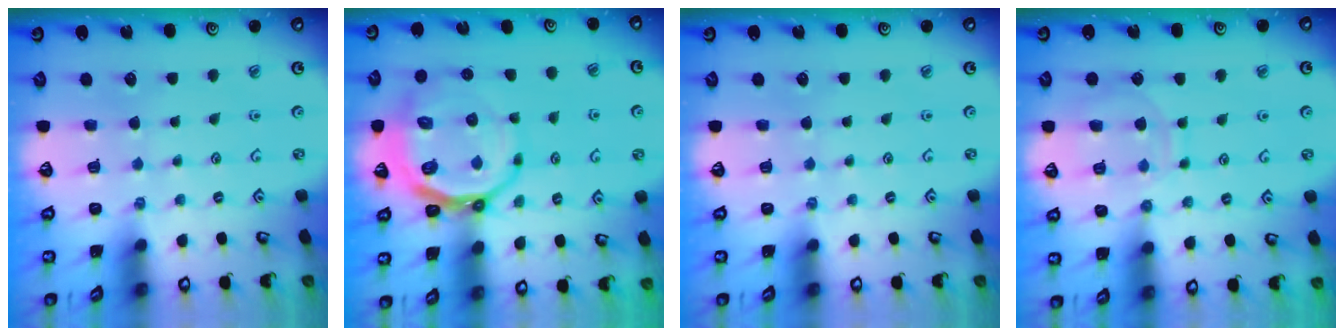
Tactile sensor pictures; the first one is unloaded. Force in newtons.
{"total": 13.8, "press": 13.4, "slide": 3.5}
{"total": 0.0}
{"total": 10.3, "press": 10.2, "slide": 1.0}